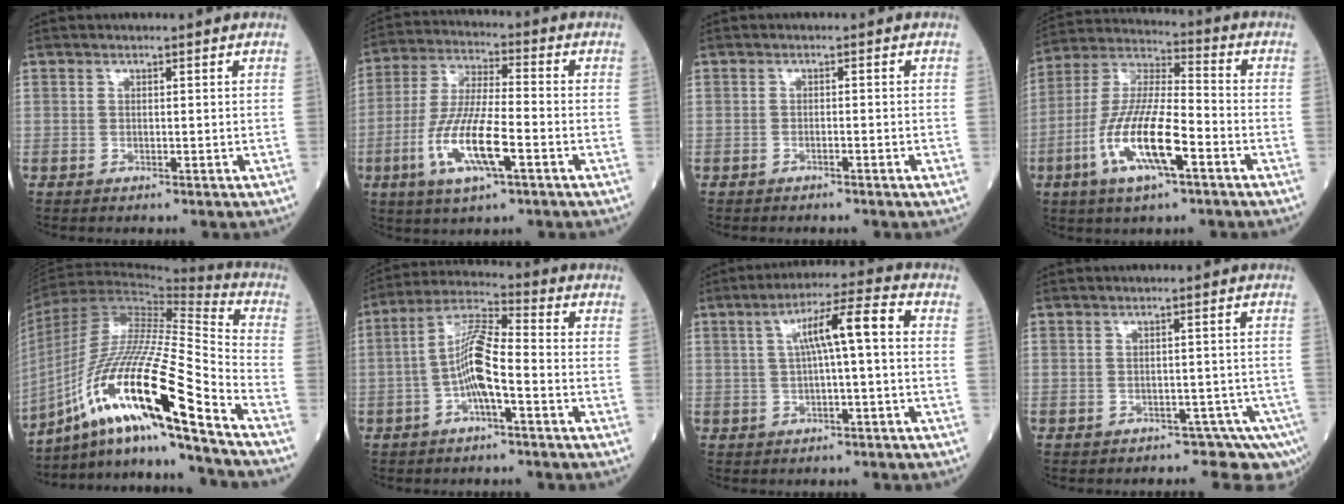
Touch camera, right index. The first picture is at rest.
{"total": 12.2, "force": [-4.4, 2.1, 11.2], "torque": [-0.232, -0.011, -0.080]}
{"total": 1.0, "force": [-0.7, -0.2, 0.7], "torque": [-0.016, 0.002, -0.009]}
{"total": 14.4, "force": [-5.4, 3.0, 13.0], "torque": [-0.270, -0.006, -0.100]}
{"total": 23.3, "force": [-13.6, 0.5, 18.9], "torque": [-0.377, -0.025, -0.249]}
{"total": 8.6, "force": [-2.1, 1.5, 8.2], "torque": [-0.166, 0.020, -0.043]}
{"total": 7.8, "force": [0.8, 0.5, 7.7], "torque": [-0.130, 0.028, 0.015]}
{"total": 6.9, "force": [-5.5, 3.7, 2.1], "torque": [-0.009, 0.014, -0.060]}